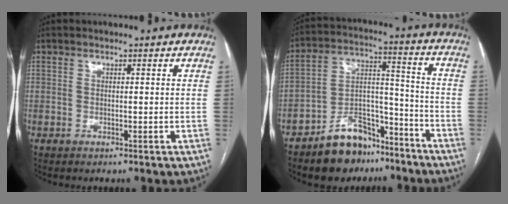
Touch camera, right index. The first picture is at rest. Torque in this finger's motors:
{"motor_torque": [0.16, -0.39, -0.15, -0.13]}